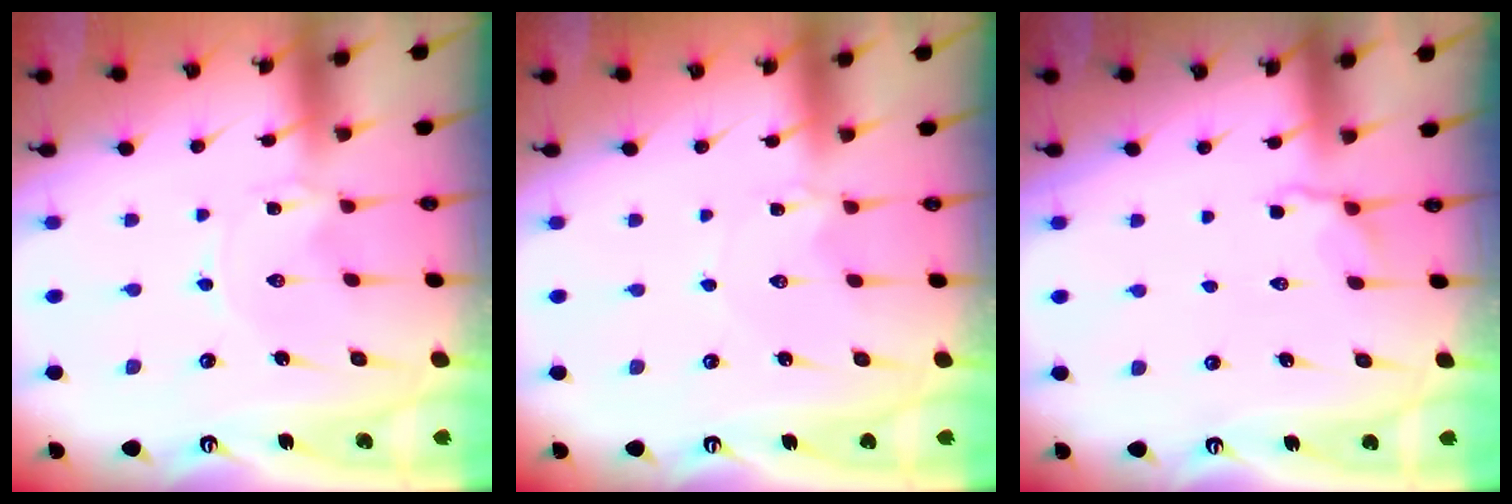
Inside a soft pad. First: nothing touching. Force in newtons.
{"total": 1.4, "press": 1.4, "slide": 0.2}
{"total": 2.5, "press": 1.9, "slide": 1.6}